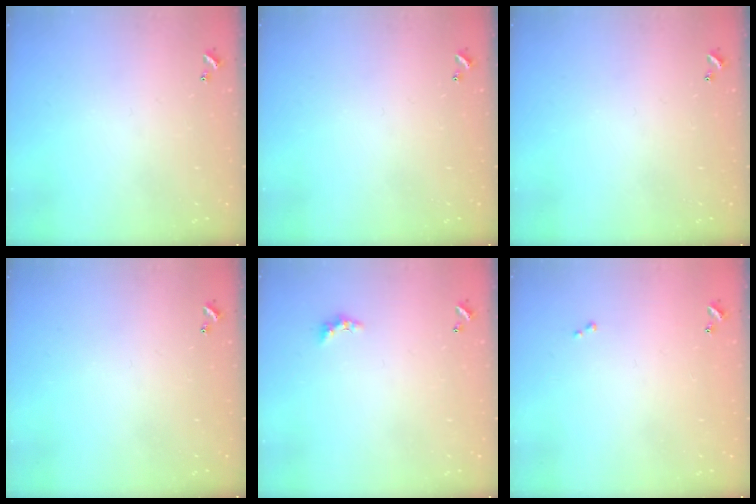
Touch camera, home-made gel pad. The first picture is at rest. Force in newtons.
{"total": 0.0}
{"total": 0.0}
{"total": 0.0}
{"total": 1.3, "press": 1.2, "slide": 0.6}
{"total": 0.0}